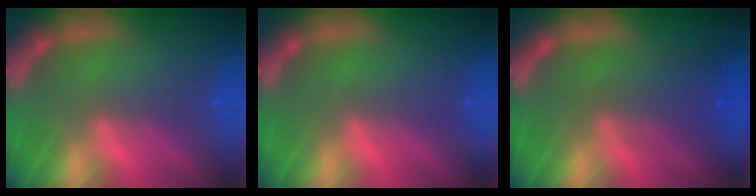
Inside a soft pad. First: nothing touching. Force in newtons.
{"total": 0.0}
{"total": 3.4}